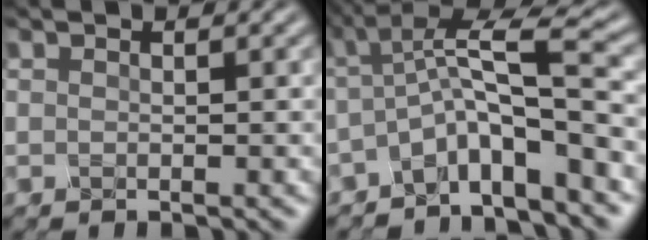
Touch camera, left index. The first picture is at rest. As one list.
[{"total": 6.4, "force": [-1.9, 1.4, 6.0], "torque": [-0.095, 0.010, -0.052]}]